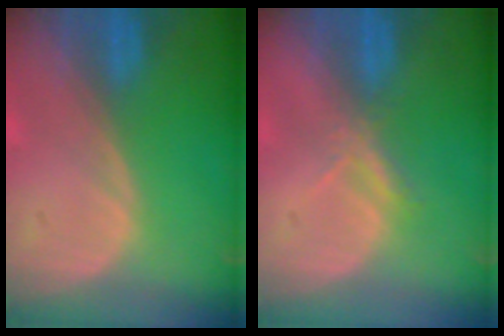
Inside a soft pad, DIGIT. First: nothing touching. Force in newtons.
{"total": 2.3, "press": 2.1, "slide": 0.9}